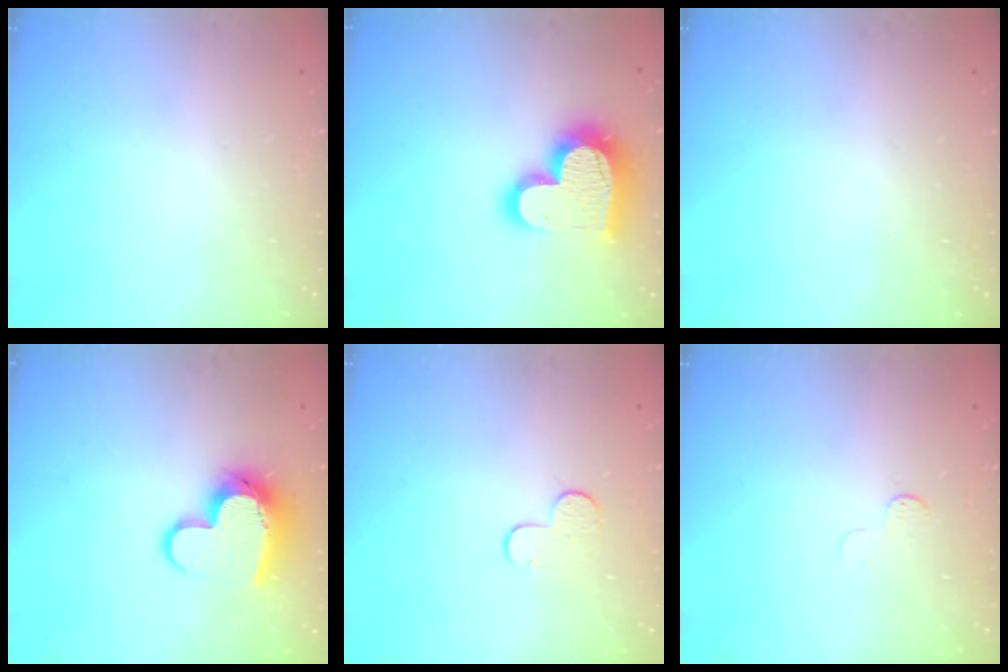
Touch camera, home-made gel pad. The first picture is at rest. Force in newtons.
{"total": 18.8, "press": 18.7, "slide": 1.6}
{"total": 0.0}
{"total": 12.4, "press": 12.3, "slide": 1.2}
{"total": 7.1, "press": 7.1, "slide": 0.6}
{"total": 2.6, "press": 2.6, "slide": 0.3}